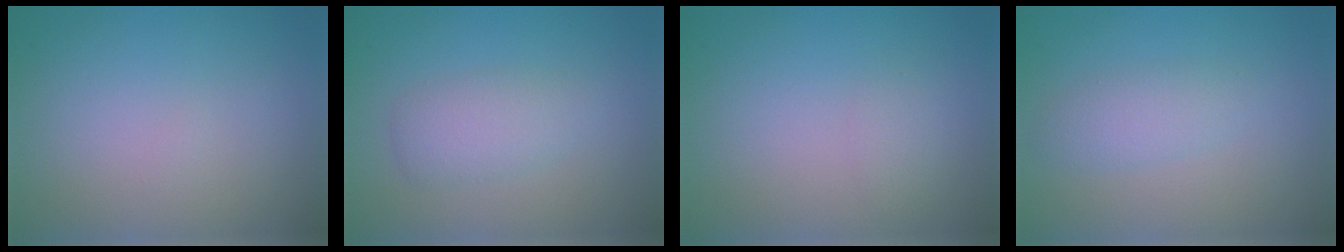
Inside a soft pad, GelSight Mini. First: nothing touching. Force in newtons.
{"total": 2.6, "press": 2.6, "slide": 0.1}
{"total": 0.9, "press": 0.9, "slide": 0.0}
{"total": 2.1, "press": 2.1, "slide": 0.1}